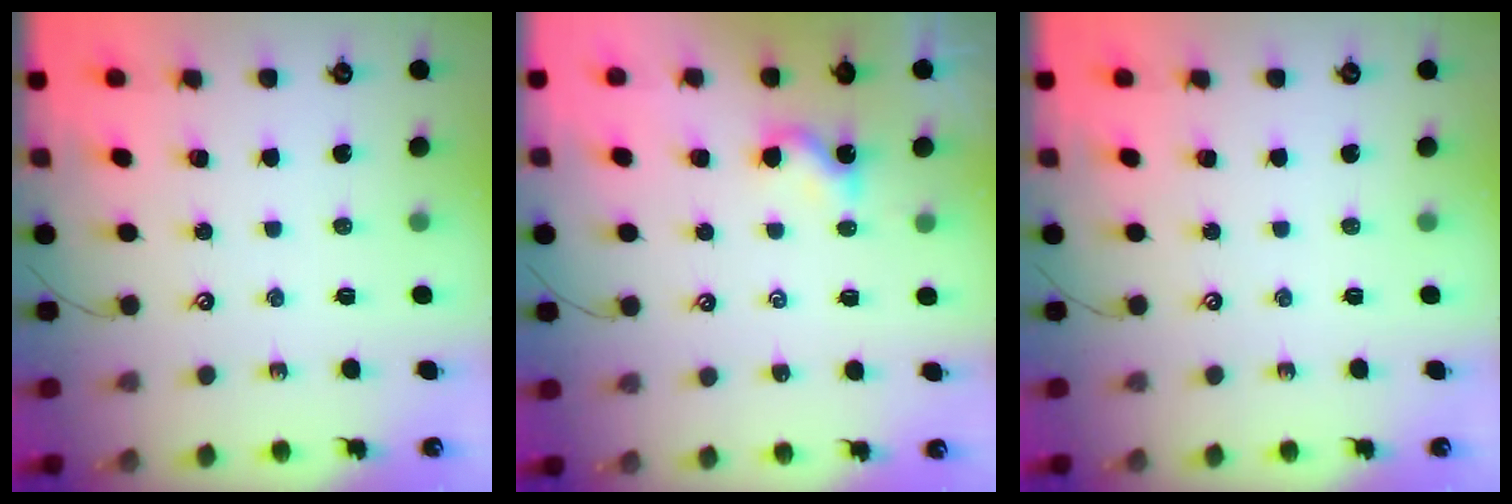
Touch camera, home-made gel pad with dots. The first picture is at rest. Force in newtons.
{"total": 1.2, "press": 1.2, "slide": 0.2}
{"total": 0.0}